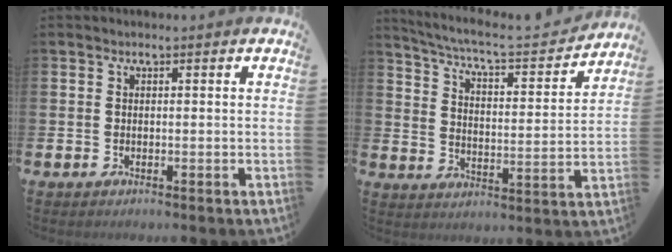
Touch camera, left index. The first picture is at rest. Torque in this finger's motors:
{"motor_torque": [0.73, -1.41, 0.08, 0.08]}